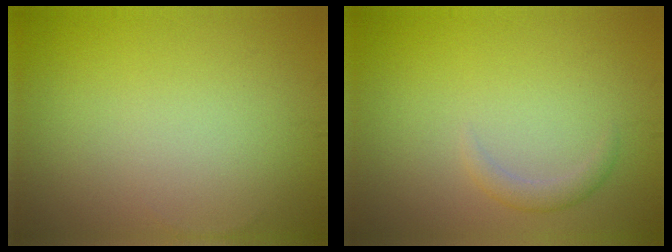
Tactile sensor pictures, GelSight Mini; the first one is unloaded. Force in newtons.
{"total": 1.2, "press": 1.2, "slide": 0.0}